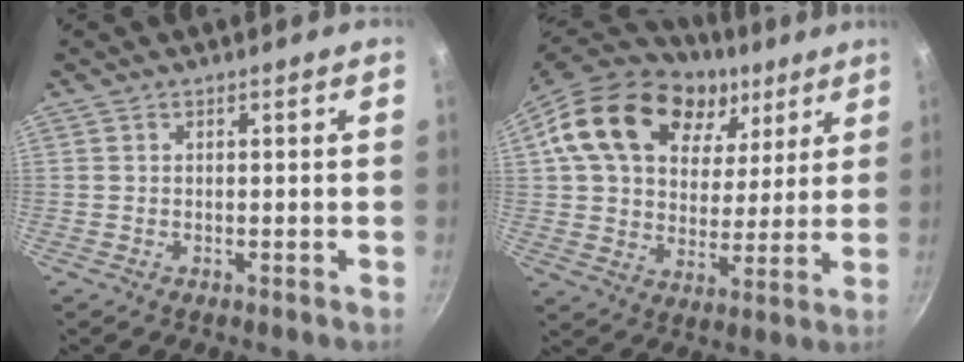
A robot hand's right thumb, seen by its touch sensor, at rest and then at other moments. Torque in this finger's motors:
{"motor_torque": [0.02, 1.47, 0.56, -0.27, 0.26]}